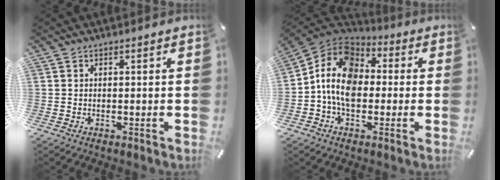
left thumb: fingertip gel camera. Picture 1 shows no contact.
{"total": 12.3, "force": [-2.2, 9.2, 7.8], "torque": [-0.172, 0.026, -0.044]}